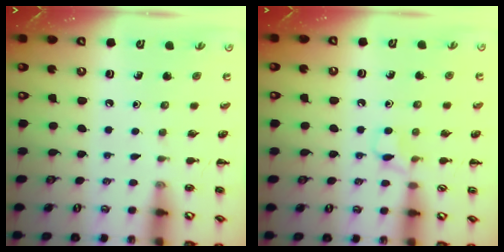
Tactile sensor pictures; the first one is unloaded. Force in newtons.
{"total": 3.7, "press": 3.5, "slide": 1.3}